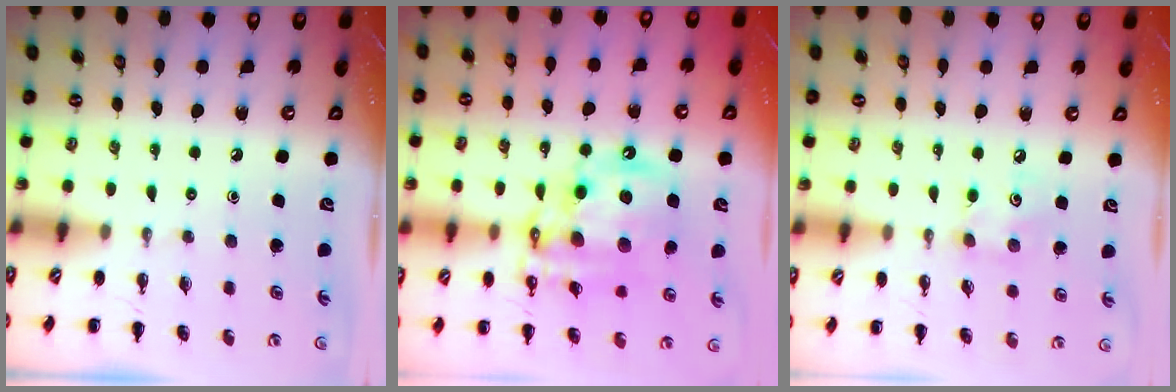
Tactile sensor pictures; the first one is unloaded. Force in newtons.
{"total": 17.3, "press": 16.9, "slide": 3.9}
{"total": 4.3, "press": 4.2, "slide": 0.7}